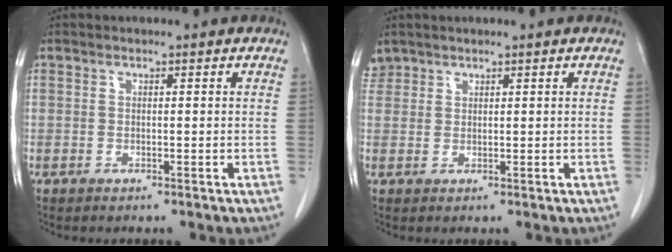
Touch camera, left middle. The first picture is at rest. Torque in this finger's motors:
{"motor_torque": [0.40, -0.40, 0.02, -0.01]}